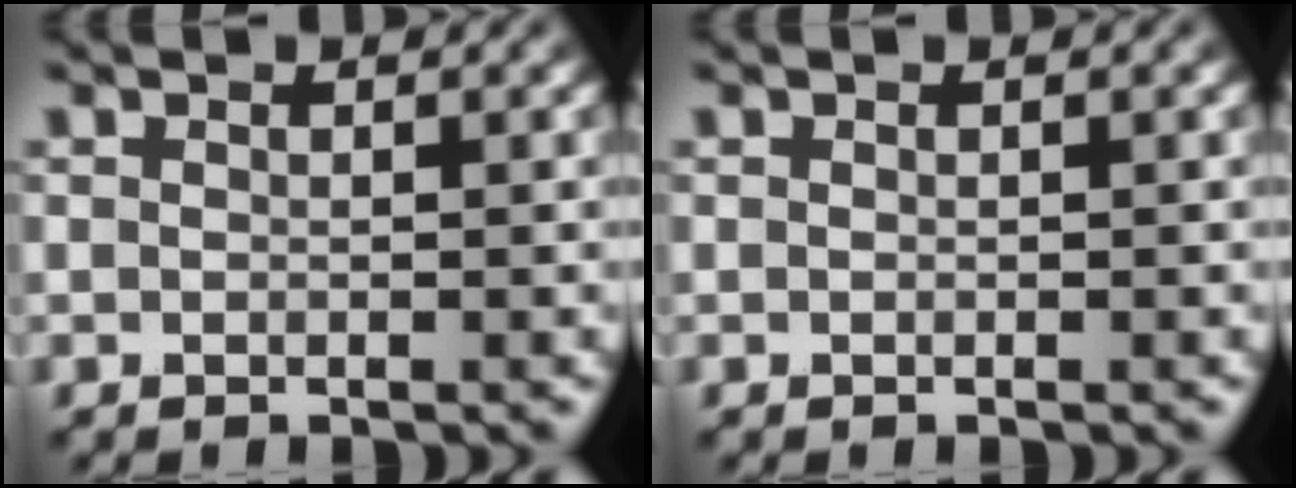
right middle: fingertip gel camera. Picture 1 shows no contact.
{"total": 0.0}